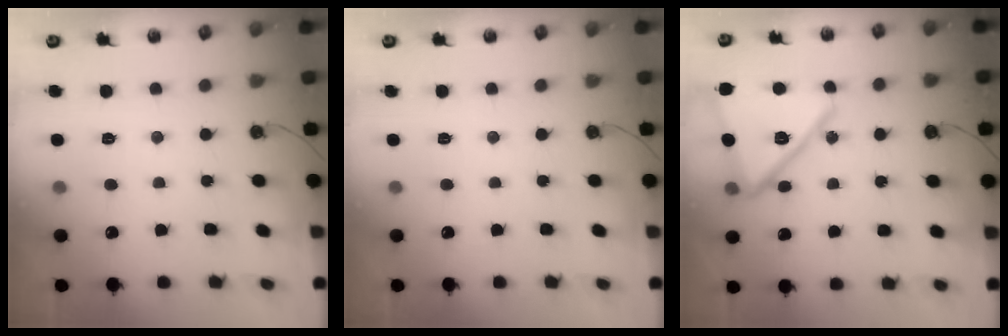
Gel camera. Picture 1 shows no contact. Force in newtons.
{"total": 0.0}
{"total": 20.2, "press": 20.1, "slide": 1.6}